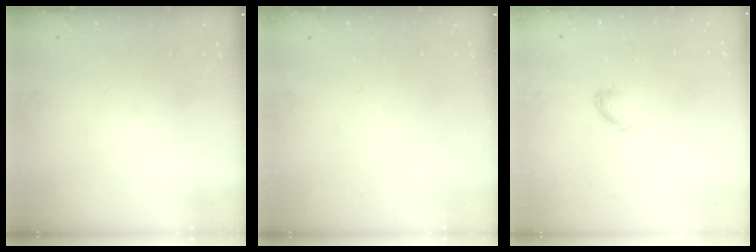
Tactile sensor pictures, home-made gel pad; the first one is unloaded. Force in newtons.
{"total": 0.0}
{"total": 3.6, "press": 3.5, "slide": 0.6}